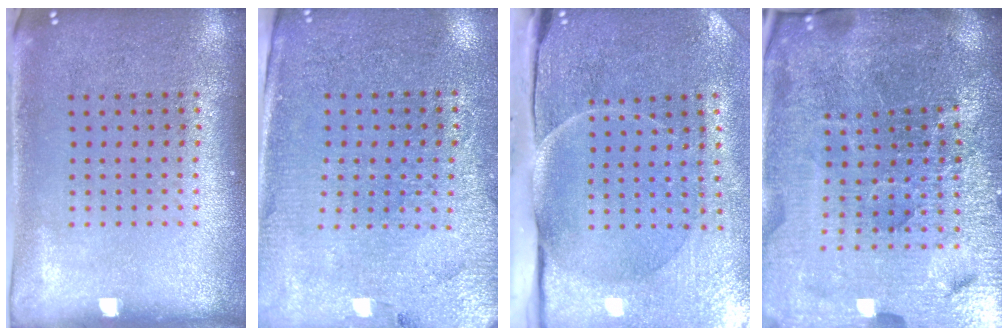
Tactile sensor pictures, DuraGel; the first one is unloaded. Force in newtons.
{"total": 3.1, "press": 2.8, "slide": 1.2}
{"total": 4.8, "press": 3.9, "slide": 2.8}
{"total": 6.3, "press": 5.6, "slide": 2.8}